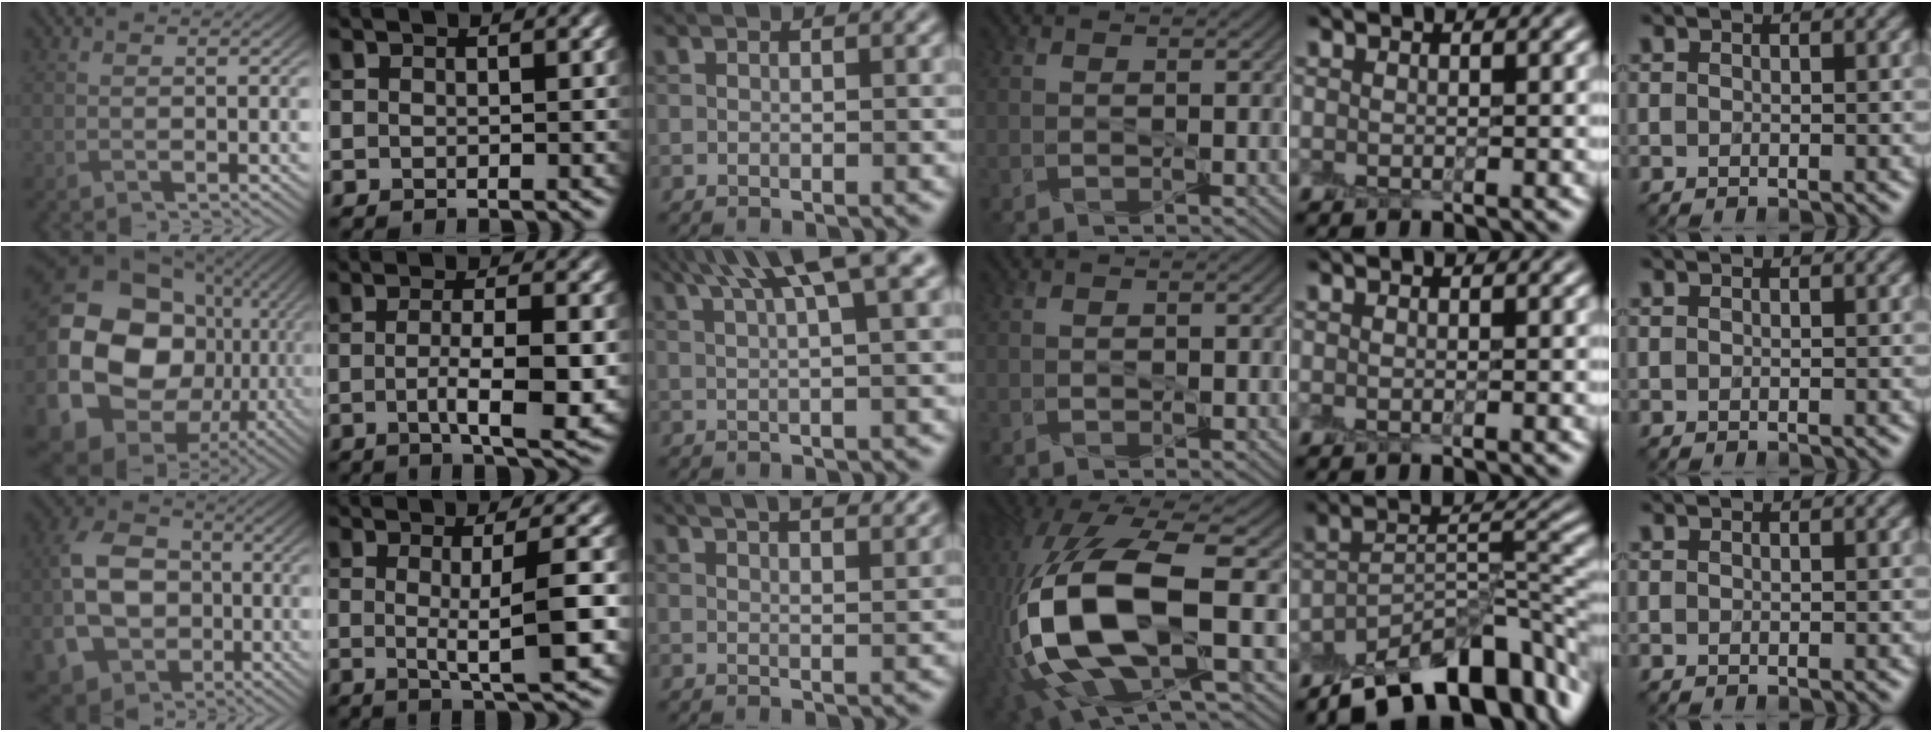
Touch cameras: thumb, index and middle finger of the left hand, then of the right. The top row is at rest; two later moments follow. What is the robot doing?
{"motion": "peel", "object": "plastic screen protector"}